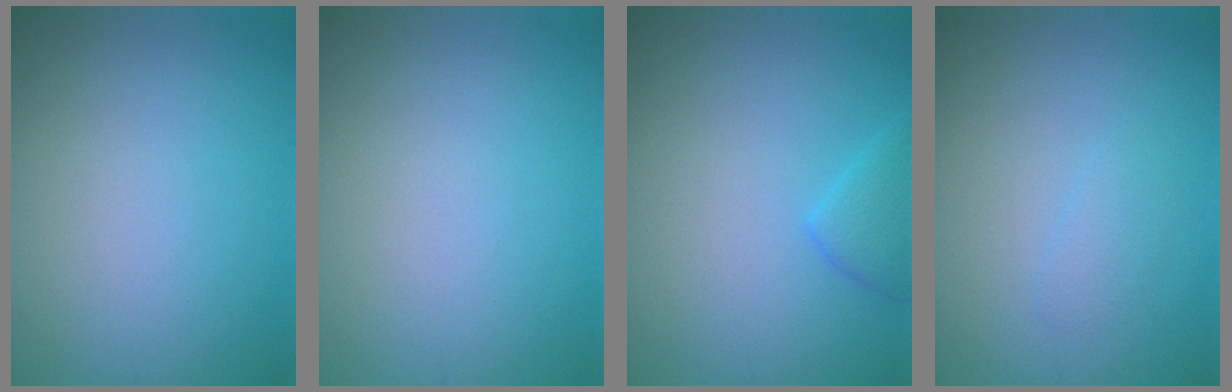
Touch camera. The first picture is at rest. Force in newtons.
{"total": 0.0}
{"total": 2.0, "press": 1.9, "slide": 0.2}
{"total": 1.0, "press": 1.0, "slide": 0.1}